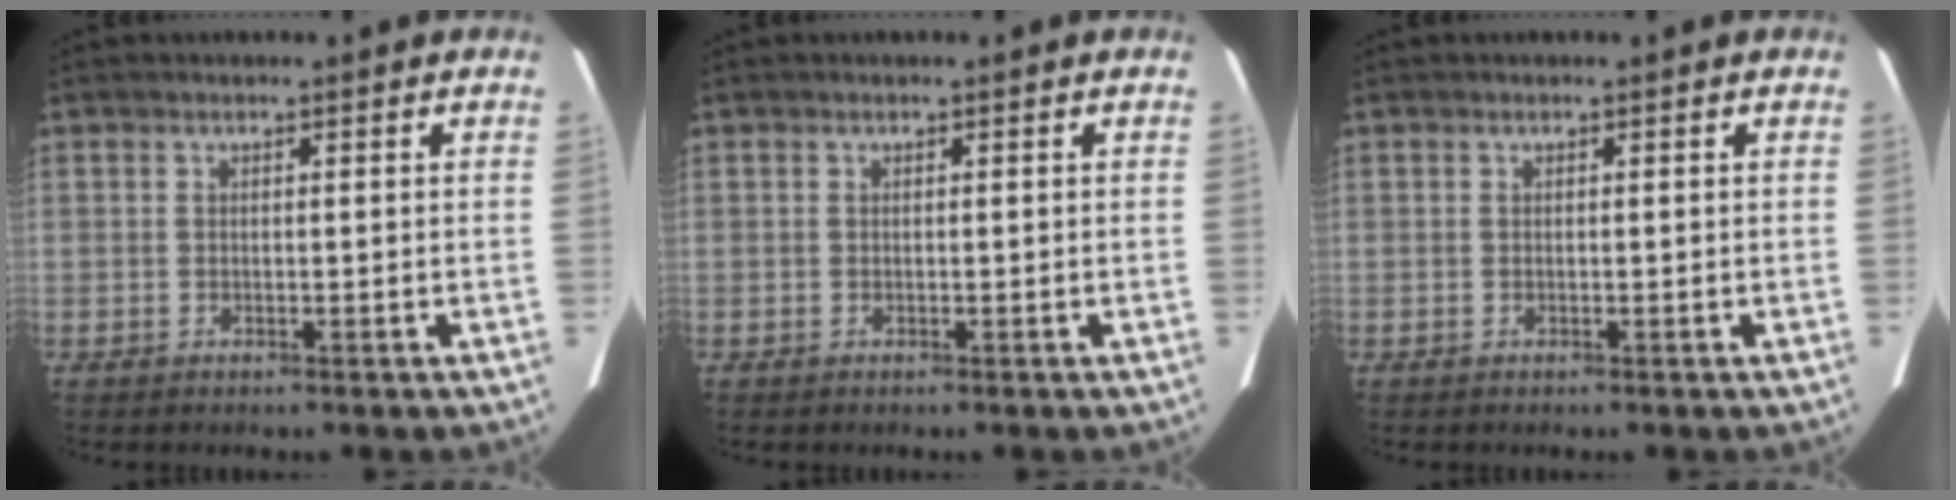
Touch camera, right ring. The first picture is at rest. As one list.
[{"total": 0.0}, {"total": 0.0}]